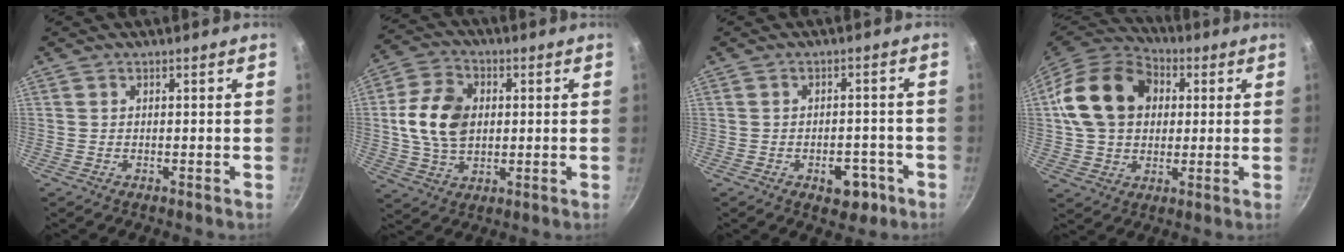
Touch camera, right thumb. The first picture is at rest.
{"total": 12.6, "force": [1.3, 8.8, 8.9], "torque": [-0.148, 0.007, 0.017]}
{"total": 6.0, "force": [-2.8, 3.7, 3.8], "torque": [-0.027, 0.016, -0.028]}
{"total": 19.3, "force": [3.7, 14.7, 12.0], "torque": [-0.195, 0.024, 0.054]}